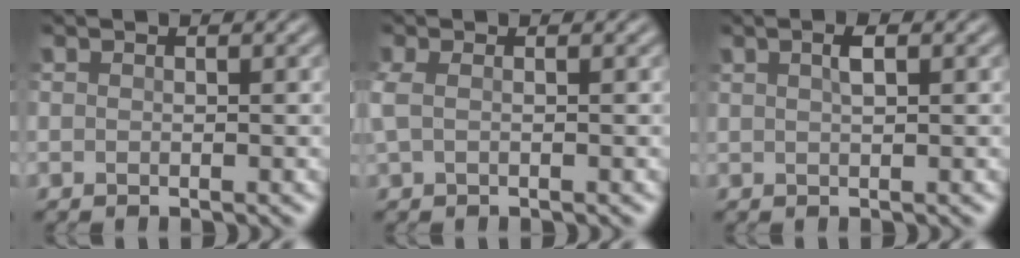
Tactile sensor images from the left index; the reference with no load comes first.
{"total": 1.6, "force": [0.2, 0.7, 1.4], "torque": [-0.036, 0.003, -0.001]}
{"total": 1.5, "force": [0.6, 0.4, 1.2], "torque": [-0.025, 0.004, 0.010]}